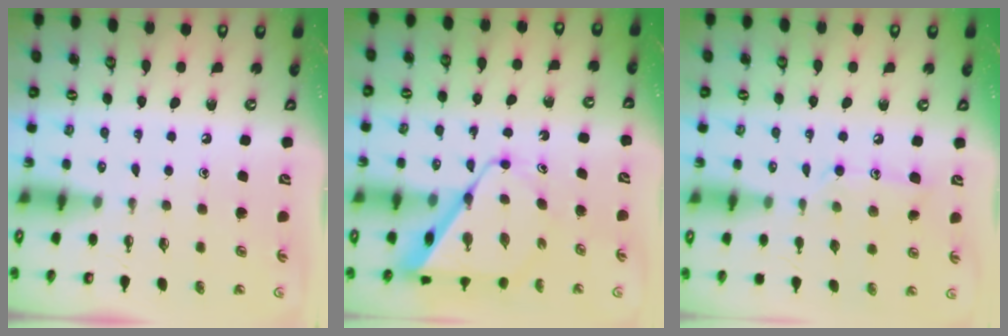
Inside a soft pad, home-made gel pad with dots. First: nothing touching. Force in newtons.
{"total": 9.7, "press": 9.7, "slide": 0.8}
{"total": 9.6, "press": 9.6, "slide": 0.5}